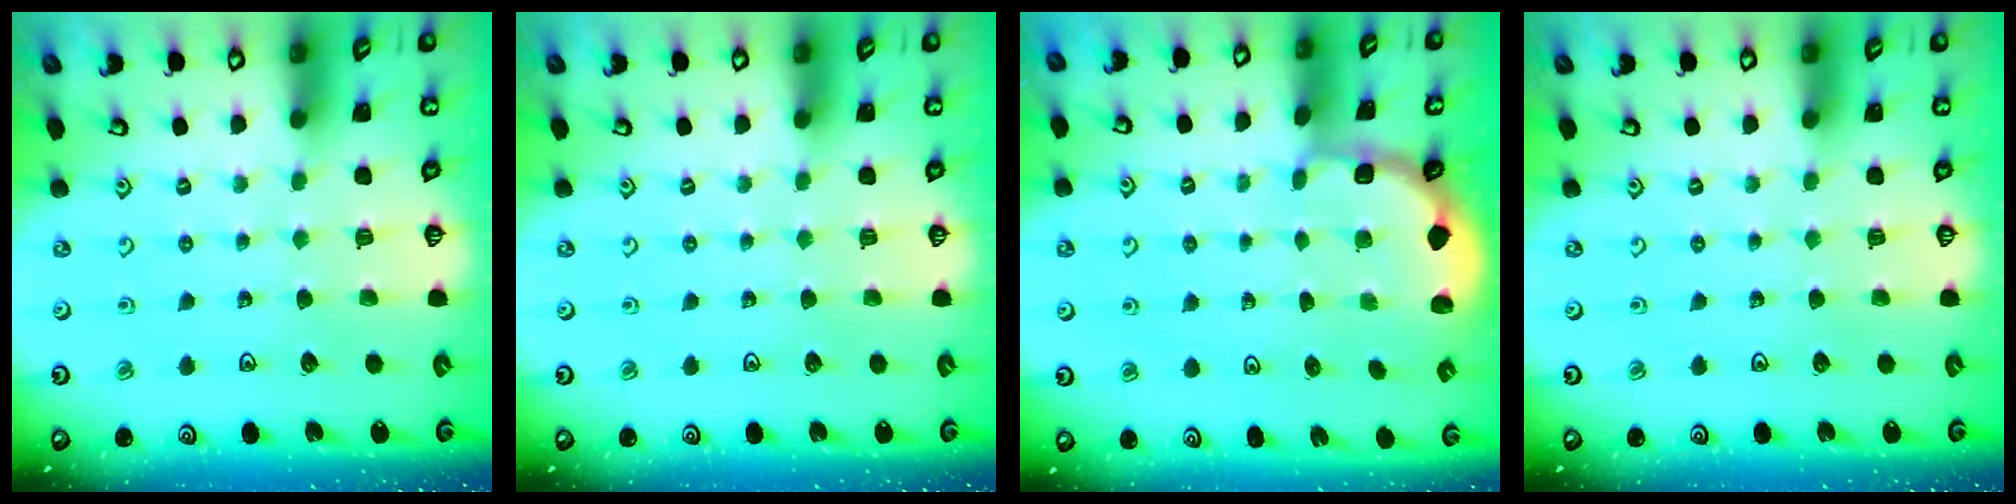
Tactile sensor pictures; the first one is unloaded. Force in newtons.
{"total": 0.0}
{"total": 2.0, "press": 1.8, "slide": 0.7}
{"total": 0.0}